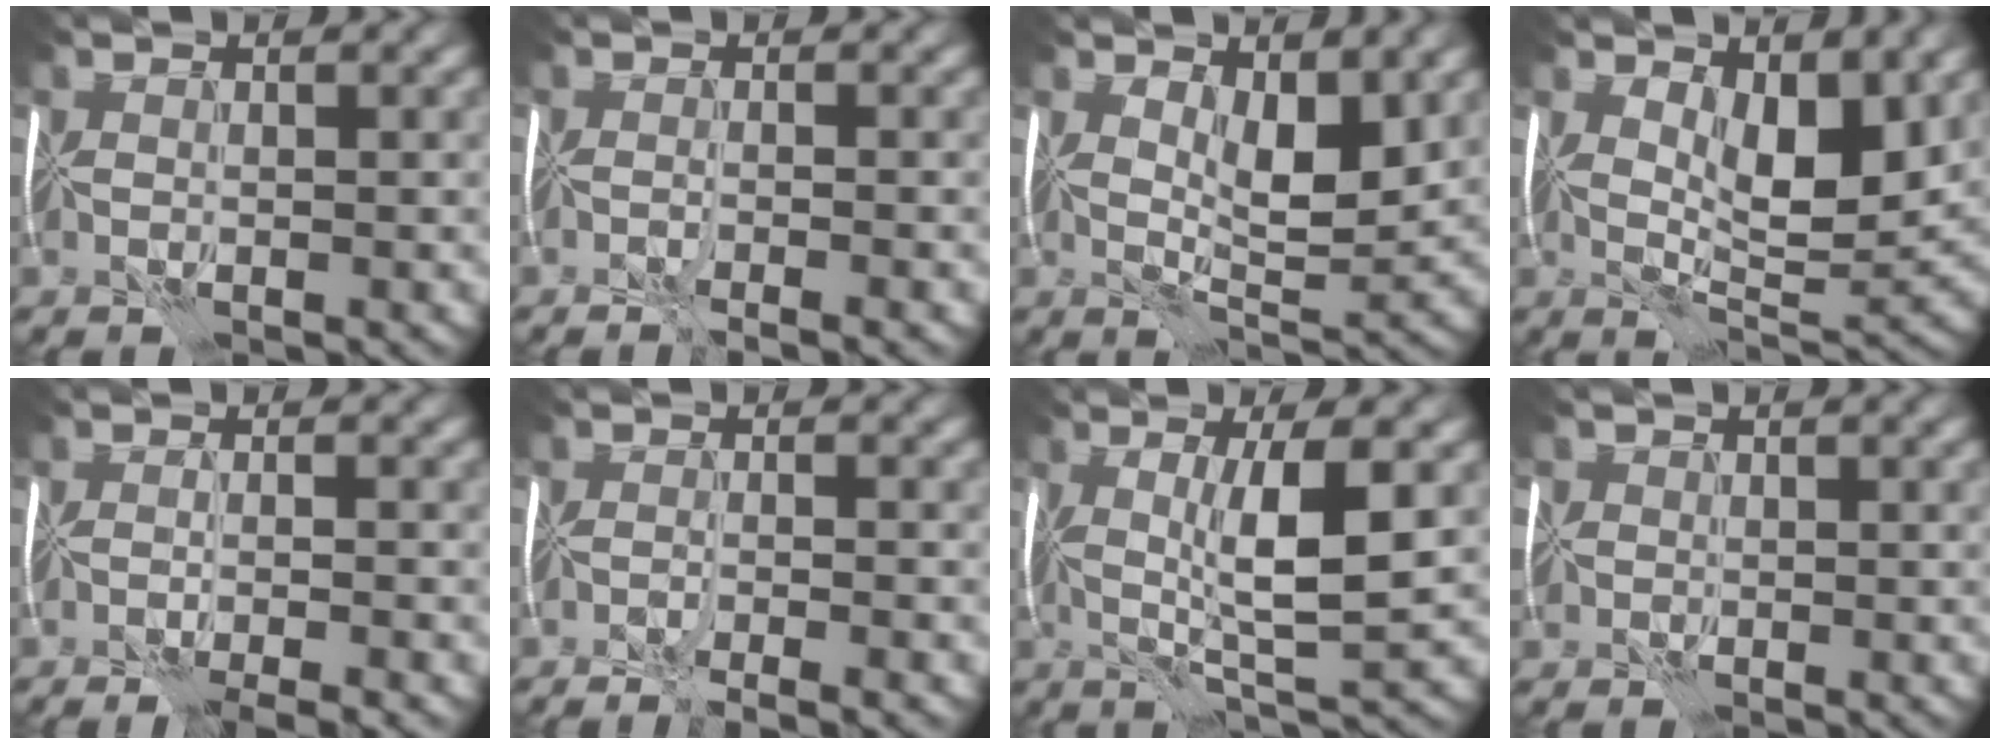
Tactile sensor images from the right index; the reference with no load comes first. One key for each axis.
{"total": 2.2, "fx": -1.5, "fy": 0.2, "fz": 1.5, "tx": -0.018, "ty": -0.001, "tz": -0.028}
{"total": 4.8, "fx": 1.8, "fy": 2.0, "fz": 4.0, "tx": -0.070, "ty": -0.007, "tz": 0.035}
{"total": 6.2, "fx": 2.3, "fy": 2.7, "fz": 5.1, "tx": -0.086, "ty": -0.011, "tz": 0.041}
{"total": 4.4, "fx": -3.3, "fy": 0.9, "fz": 2.8, "tx": -0.030, "ty": -0.008, "tz": -0.041}
{"total": 3.5, "fx": -2.7, "fy": 0.4, "fz": 2.2, "tx": -0.034, "ty": -0.001, "tz": -0.044}
{"total": 6.4, "fx": 0.8, "fy": 1.0, "fz": 6.3, "tx": -0.113, "ty": -0.004, "tz": 0.017}
{"total": 1.4, "fx": 0.0, "fy": 1.4, "fz": 0.1, "tx": 0.007, "ty": 0.006, "tz": -0.001}